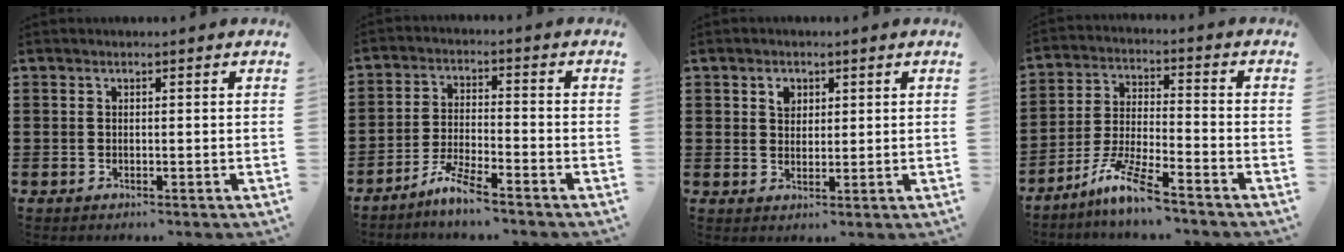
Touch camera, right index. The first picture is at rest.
{"total": 5.1, "force": [-4.6, -0.1, 2.2], "torque": [-0.059, -0.010, -0.093]}
{"total": 2.3, "force": [1.2, 1.6, 1.0], "torque": [-0.018, 0.002, 0.021]}
{"total": 8.2, "force": [-6.6, 0.4, 4.9], "torque": [-0.112, -0.010, -0.130]}